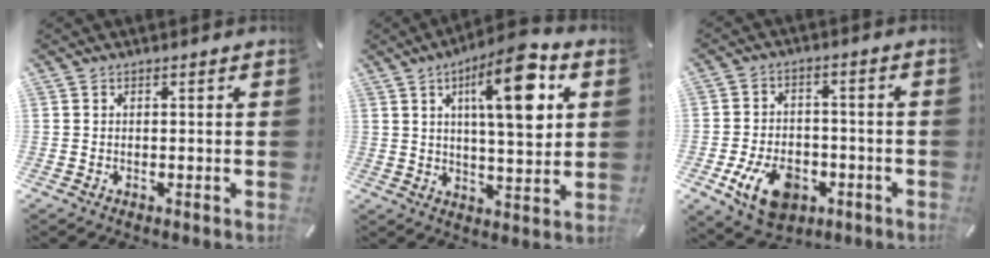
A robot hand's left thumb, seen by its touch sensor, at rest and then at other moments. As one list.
[{"total": 16.5, "force": [6.5, 5.3, 14.2], "torque": [-0.217, -0.015, 0.095]}, {"total": 11.6, "force": [-4.9, 7.6, 7.2], "torque": [-0.136, 0.015, -0.087]}]